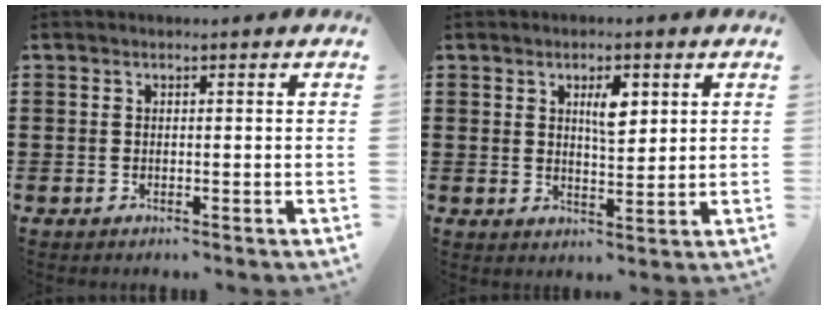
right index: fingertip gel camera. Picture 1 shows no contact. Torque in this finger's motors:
{"motor_torque": [0.09, -0.08, 0.16, 0.05]}